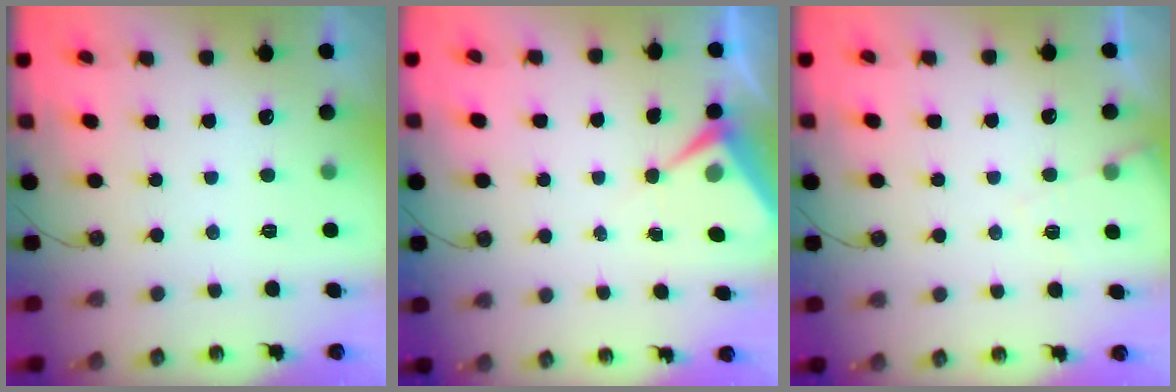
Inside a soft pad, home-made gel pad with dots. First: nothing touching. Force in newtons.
{"total": 6.0, "press": 5.9, "slide": 0.7}
{"total": 4.6, "press": 4.5, "slide": 0.6}